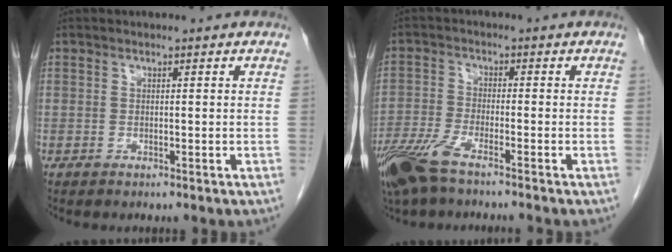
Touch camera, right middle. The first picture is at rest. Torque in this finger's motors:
{"motor_torque": [0.52, -0.31, 0.08, 0.12]}